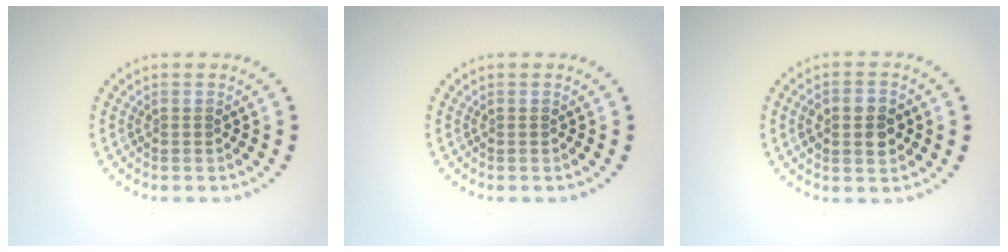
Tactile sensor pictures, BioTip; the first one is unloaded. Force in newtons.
{"total": 0.0}
{"total": 3.8, "press": 3.8, "slide": 0.2}